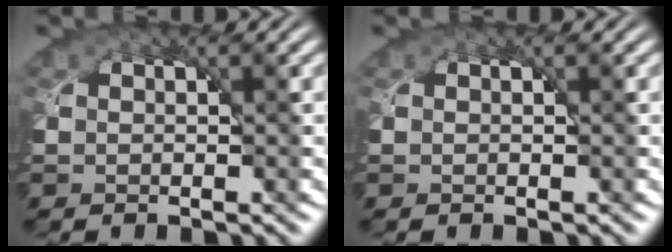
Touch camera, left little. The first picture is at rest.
{"total": 0.0}